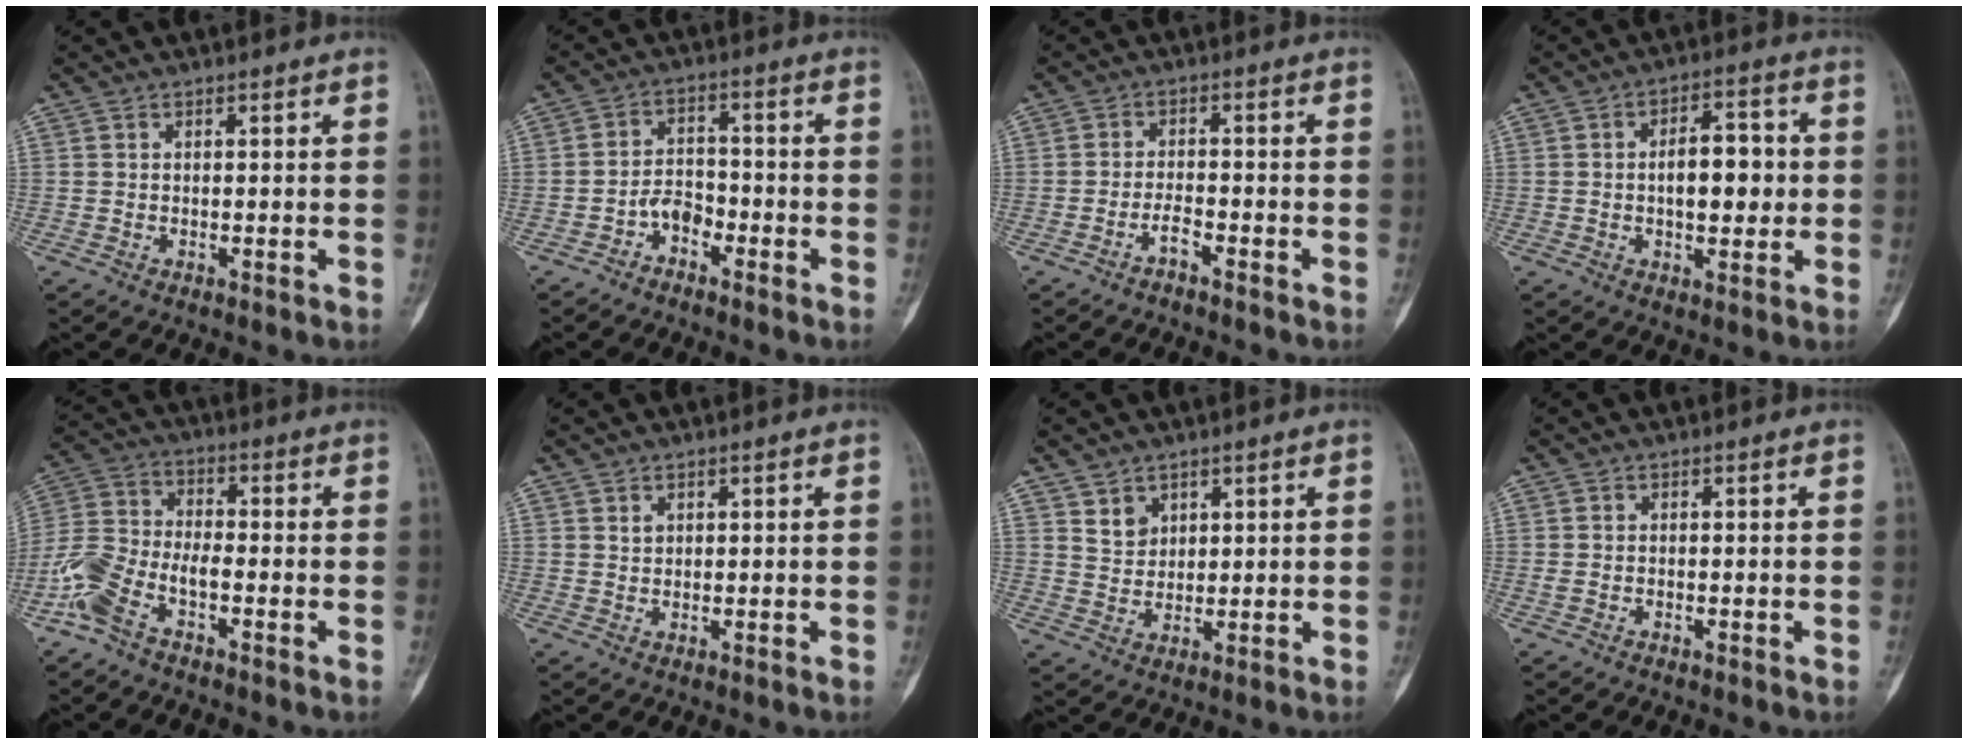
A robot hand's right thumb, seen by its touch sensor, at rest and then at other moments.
{"total": 4.1, "force": [-2.6, 2.5, 2.0], "torque": [-0.022, 0.026, -0.052]}
{"total": 2.4, "force": [-1.9, 0.5, 1.4], "torque": [-0.033, 0.013, -0.037]}
{"total": 9.0, "force": [0.1, 4.6, 7.6], "torque": [-0.091, 0.015, 0.000]}
{"total": 9.2, "force": [-4.9, 4.4, 6.3], "torque": [-0.144, 0.034, -0.107]}
{"total": 0.8, "force": [0.5, 0.5, 0.4], "torque": [-0.003, -0.002, 0.010]}
{"total": 3.5, "force": [2.2, 2.5, 1.1], "torque": [-0.004, -0.019, 0.046]}
{"total": 0.7, "force": [-0.3, 0.4, 0.5], "torque": [-0.019, 0.004, -0.006]}